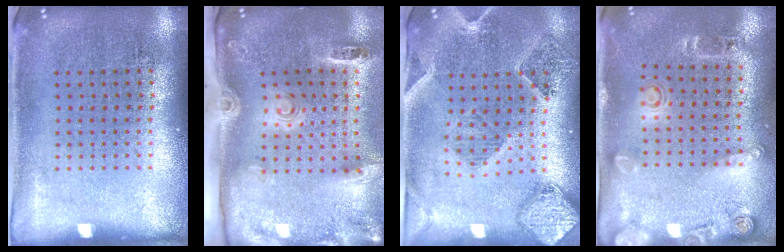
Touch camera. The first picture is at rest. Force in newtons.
{"total": 2.9, "press": 1.9, "slide": 2.1}
{"total": 1.6, "press": 1.6, "slide": 0.3}
{"total": 1.7, "press": 1.2, "slide": 1.2}